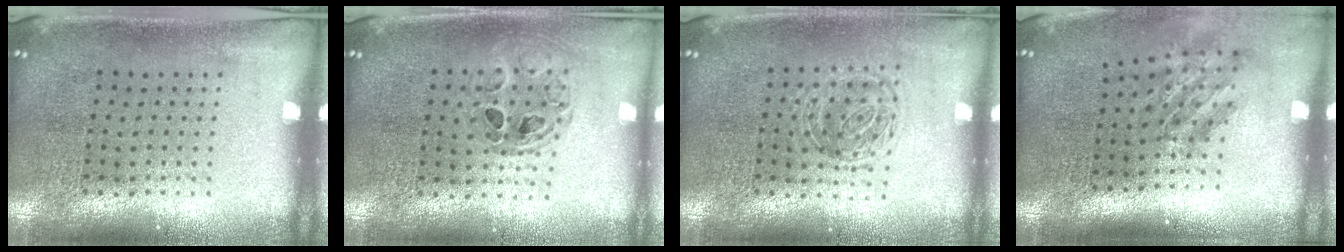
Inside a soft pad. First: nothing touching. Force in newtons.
{"total": 0.8, "press": 0.8, "slide": 0.0}
{"total": 1.3, "press": 1.0, "slide": 0.8}
{"total": 1.9, "press": 1.2, "slide": 1.4}